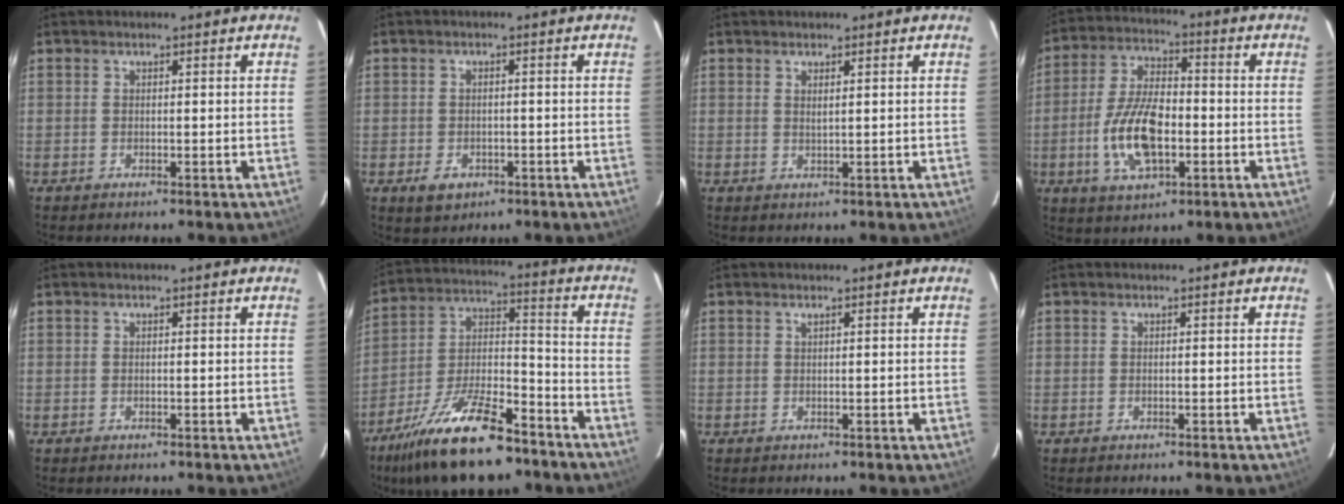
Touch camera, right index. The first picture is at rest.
{"total": 4.0, "force": [-1.6, 3.3, 1.7], "torque": [-0.035, 0.001, -0.017]}
{"total": 1.1, "force": [0.6, 0.1, 0.9], "torque": [-0.017, 0.001, 0.010]}
{"total": 13.2, "force": [-3.4, 6.5, 11.0], "torque": [-0.226, 0.004, -0.059]}
{"total": 0.0}
{"total": 20.8, "force": [-14.5, 7.1, 13.2], "torque": [-0.252, -0.011, -0.242]}
{"total": 0.0}
{"total": 0.0}